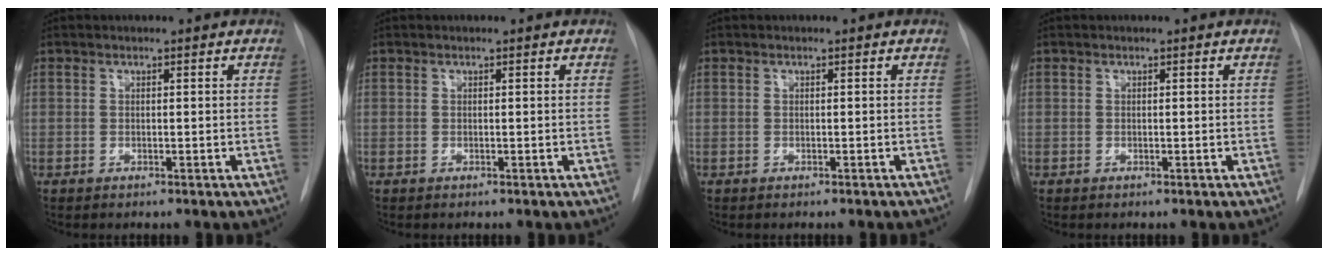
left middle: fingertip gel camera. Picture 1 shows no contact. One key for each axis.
{"total": 0.0}
{"total": 0.9, "fx": -0.9, "fy": 0.1, "fz": 0.3, "tx": -0.006, "ty": 0.000, "tz": -0.013}
{"total": 0.0}